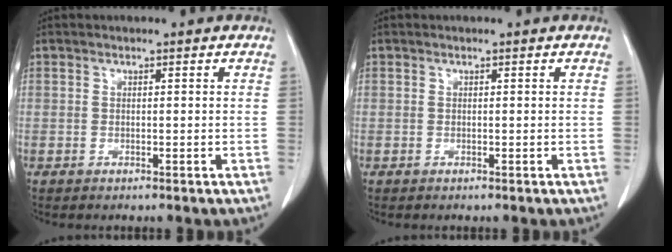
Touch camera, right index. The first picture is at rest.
{"total": 0.0}